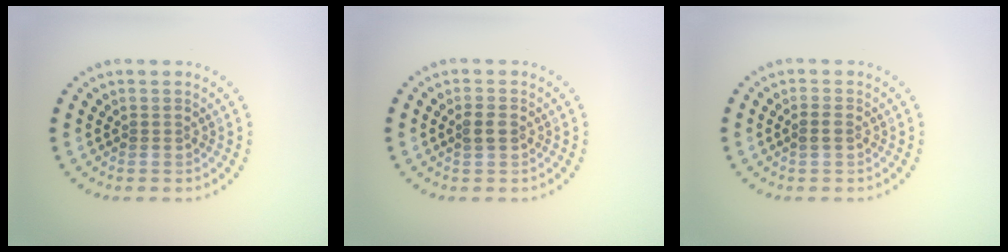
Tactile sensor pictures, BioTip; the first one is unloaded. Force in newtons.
{"total": 1.5, "press": 1.5, "slide": 0.1}
{"total": 0.9, "press": 0.9, "slide": 0.1}